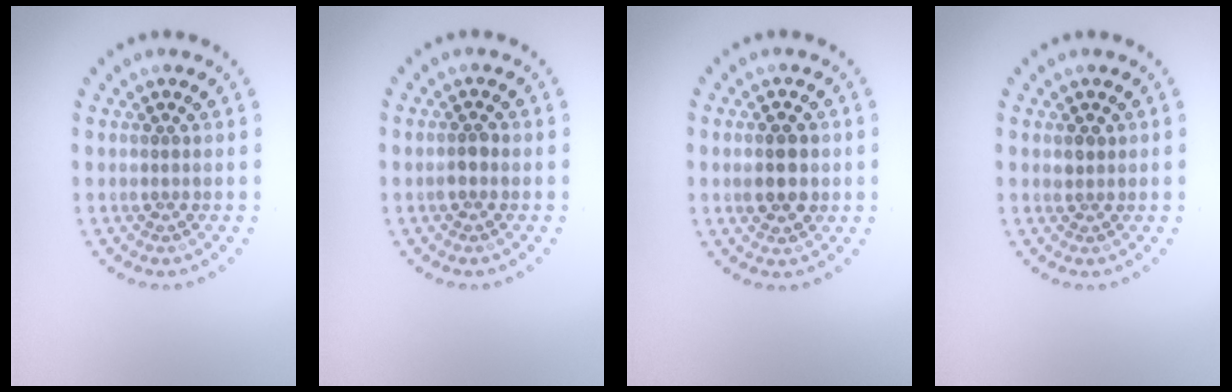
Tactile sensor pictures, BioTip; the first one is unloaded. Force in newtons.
{"total": 1.1, "press": 1.1, "slide": 0.4}
{"total": 2.5, "press": 2.5, "slide": 0.2}
{"total": 1.0, "press": 0.8, "slide": 0.5}